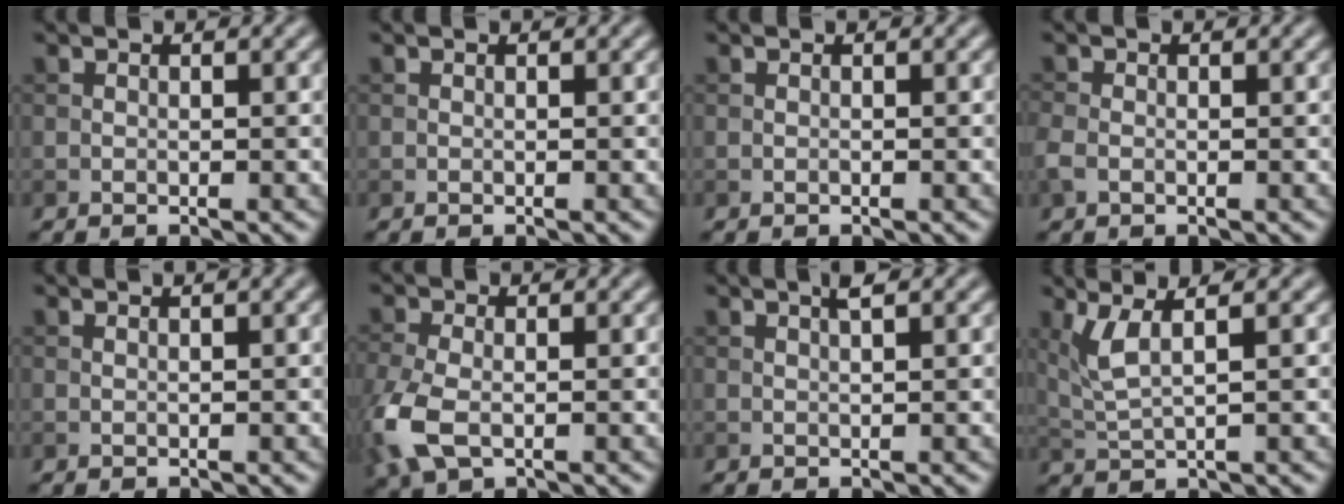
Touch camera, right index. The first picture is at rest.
{"total": 0.0}
{"total": 0.0}
{"total": 1.5, "force": [-0.6, 1.0, 0.9], "torque": [-0.023, -0.001, -0.016]}
{"total": 0.9, "force": [0.5, 0.2, 0.7], "torque": [-0.013, 0.003, 0.002]}
{"total": 6.1, "force": [-1.9, 3.7, 4.5], "torque": [-0.125, -0.014, -0.043]}
{"total": 1.0, "force": [0.6, 0.0, 0.9], "torque": [-0.017, 0.003, 0.009]}
{"total": 3.5, "force": [1.4, 0.9, 3.2], "torque": [-0.071, -0.002, 0.034]}